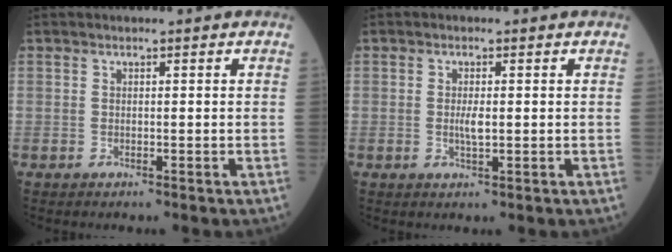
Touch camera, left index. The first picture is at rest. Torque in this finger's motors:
{"motor_torque": [0.17, -0.01, 0.03, 0.02]}